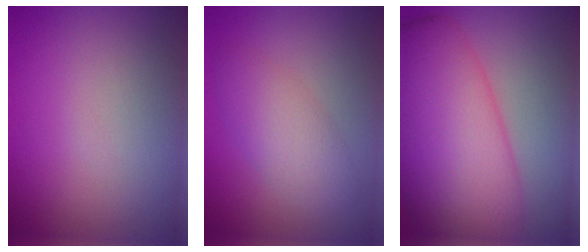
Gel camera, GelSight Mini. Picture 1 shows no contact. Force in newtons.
{"total": 3.7, "press": 3.7, "slide": 0.2}
{"total": 12.3, "press": 12.3, "slide": 0.2}